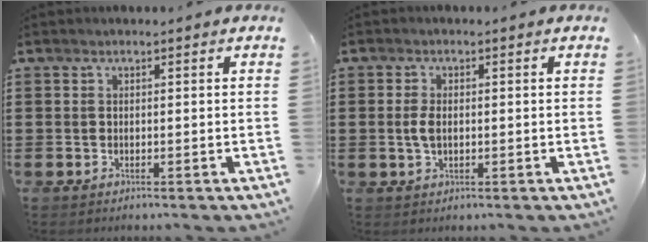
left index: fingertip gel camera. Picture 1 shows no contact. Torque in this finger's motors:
{"motor_torque": [0.60, 0.61, 0.23, 0.09]}